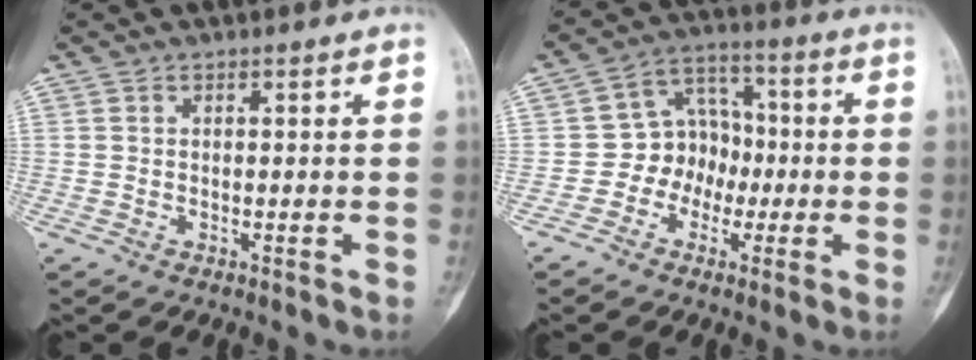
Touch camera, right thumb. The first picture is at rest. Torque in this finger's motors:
{"motor_torque": [-0.38, 0.45, 0.15, -0.10, 0.01]}